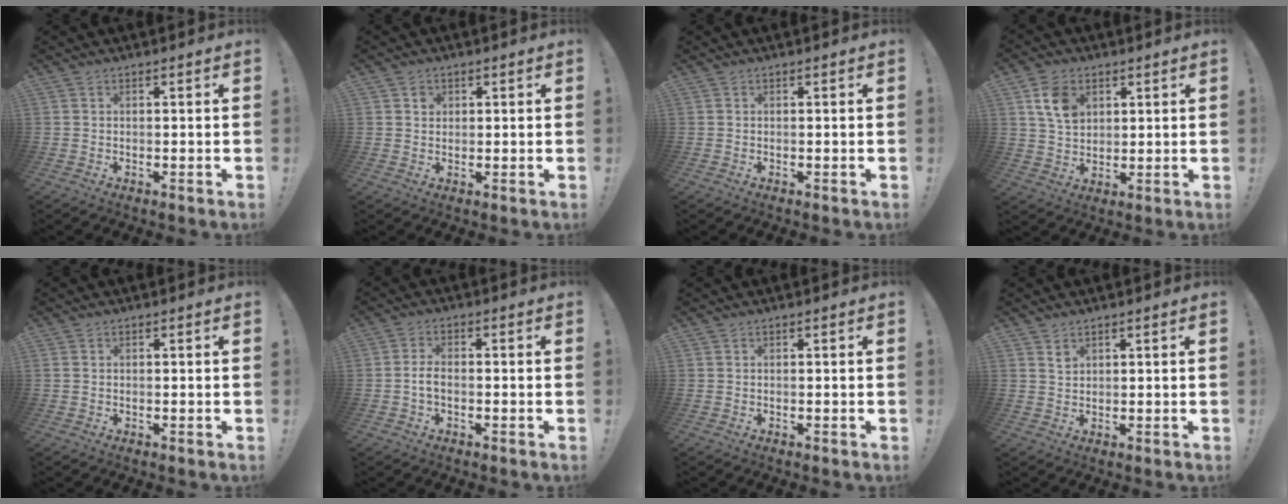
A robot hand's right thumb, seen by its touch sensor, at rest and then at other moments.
{"total": 2.0, "force": [0.8, 1.8, 0.3], "torque": [0.007, -0.004, 0.011]}
{"total": 0.0}
{"total": 9.4, "force": [3.9, 7.0, 4.9], "torque": [-0.071, -0.005, 0.076]}
{"total": 0.8, "force": [0.2, 0.7, 0.3], "torque": [-0.014, 0.005, 0.005]}
{"total": 3.8, "force": [-1.1, 2.0, 3.1], "torque": [-0.065, 0.011, -0.018]}
{"total": 0.0}
{"total": 1.9, "force": [1.5, 1.1, 0.6], "torque": [-0.002, -0.010, 0.026]}